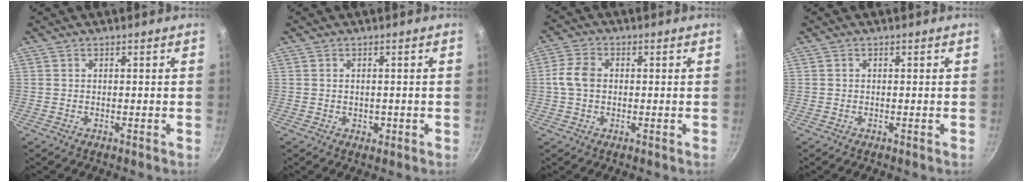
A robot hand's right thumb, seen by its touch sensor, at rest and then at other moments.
{"total": 1.6, "force": [-0.3, 1.2, 1.0], "torque": [-0.009, 0.000, -0.003]}
{"total": 5.3, "force": [0.1, 3.9, 3.7], "torque": [-0.069, 0.015, -0.005]}
{"total": 0.0}